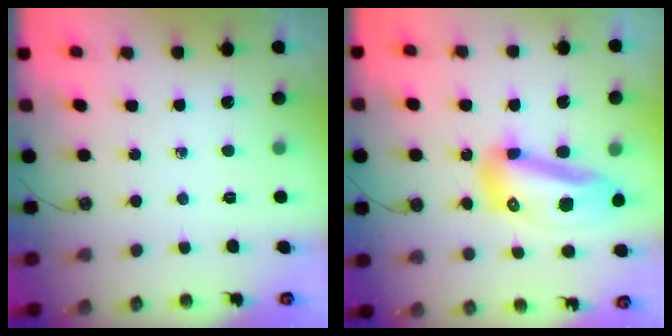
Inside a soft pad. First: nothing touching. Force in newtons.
{"total": 14.5, "press": 14.4, "slide": 1.8}